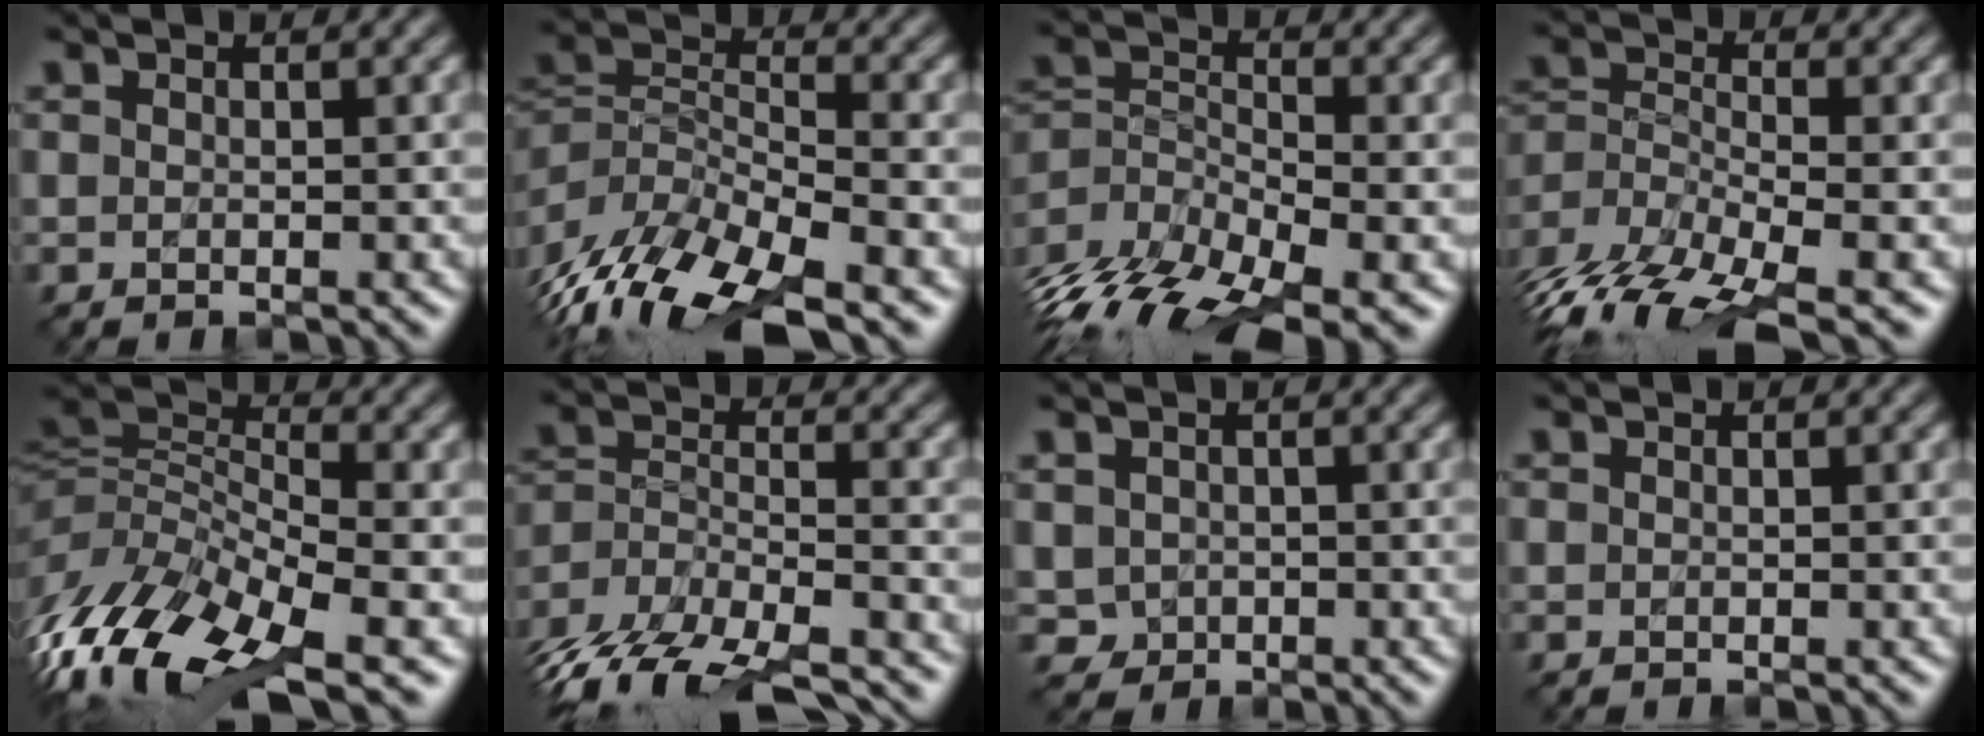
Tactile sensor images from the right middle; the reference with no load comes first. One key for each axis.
{"total": 11.4, "fx": -7.5, "fy": 4.1, "fz": 7.5, "tx": -0.150, "ty": -0.010, "tz": -0.135}
{"total": 10.4, "fx": -7.0, "fy": 4.3, "fz": 6.4, "tx": -0.134, "ty": -0.008, "tz": -0.132}
{"total": 10.7, "fx": -7.8, "fy": 3.8, "fz": 6.3, "tx": -0.129, "ty": -0.016, "tz": -0.138}
{"total": 12.5, "fx": -6.5, "fy": 4.8, "fz": 9.5, "tx": -0.197, "ty": 0.006, "tz": -0.128}
{"total": 14.8, "fx": -12.9, "fy": 5.6, "fz": 4.8, "tx": -0.106, "ty": -0.006, "tz": -0.187}
{"total": 1.4, "fx": -0.2, "fy": 1.4, "fz": 0.2, "tx": -0.008, "ty": -0.008, "tz": 0.004}
{"total": 0.0}